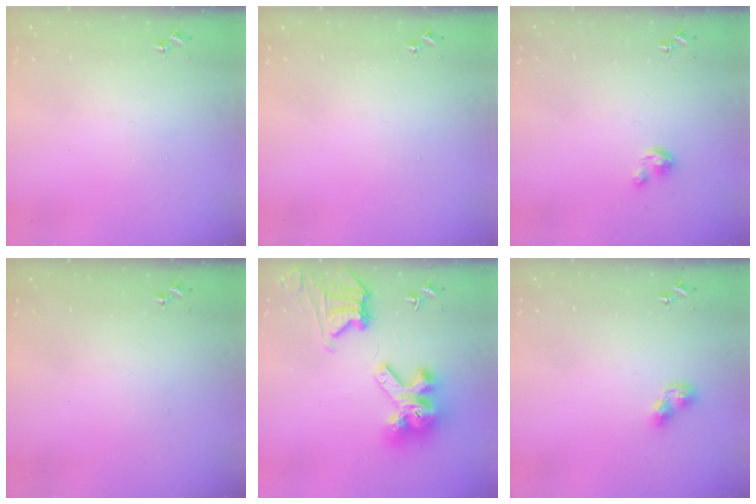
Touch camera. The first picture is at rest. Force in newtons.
{"total": 0.0}
{"total": 2.5, "press": 2.5, "slide": 0.3}
{"total": 0.0}
{"total": 16.3, "press": 16.2, "slide": 2.3}
{"total": 7.5, "press": 7.4, "slide": 0.6}